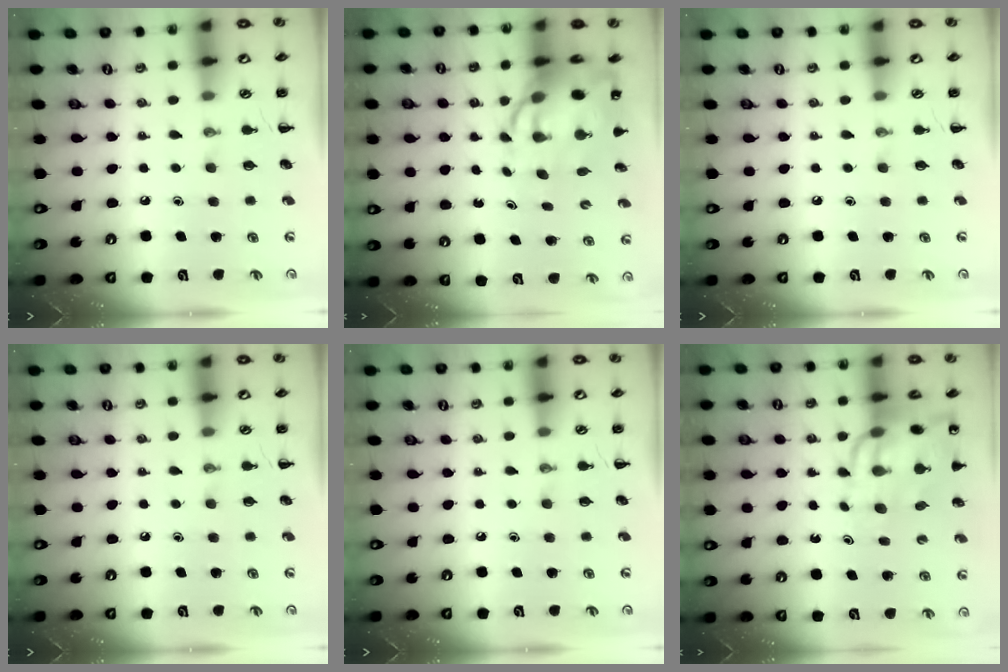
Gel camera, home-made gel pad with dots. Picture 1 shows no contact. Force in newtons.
{"total": 10.0, "press": 9.7, "slide": 2.5}
{"total": 0.0}
{"total": 0.0}
{"total": 0.0}
{"total": 13.1, "press": 12.5, "slide": 4.1}